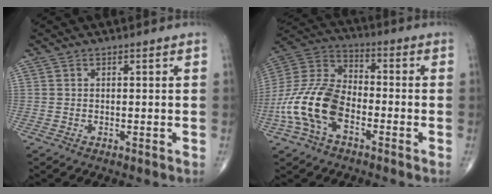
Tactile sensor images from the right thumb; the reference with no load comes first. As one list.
[{"total": 16.0, "force": [-5.4, 9.2, 11.9], "torque": [-0.247, 0.040, -0.111]}]